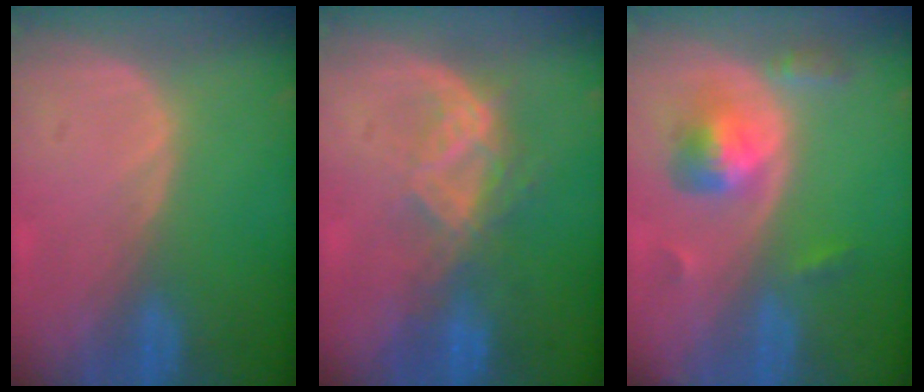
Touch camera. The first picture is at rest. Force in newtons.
{"total": 6.8, "press": 6.3, "slide": 2.6}
{"total": 5.7, "press": 5.2, "slide": 2.4}